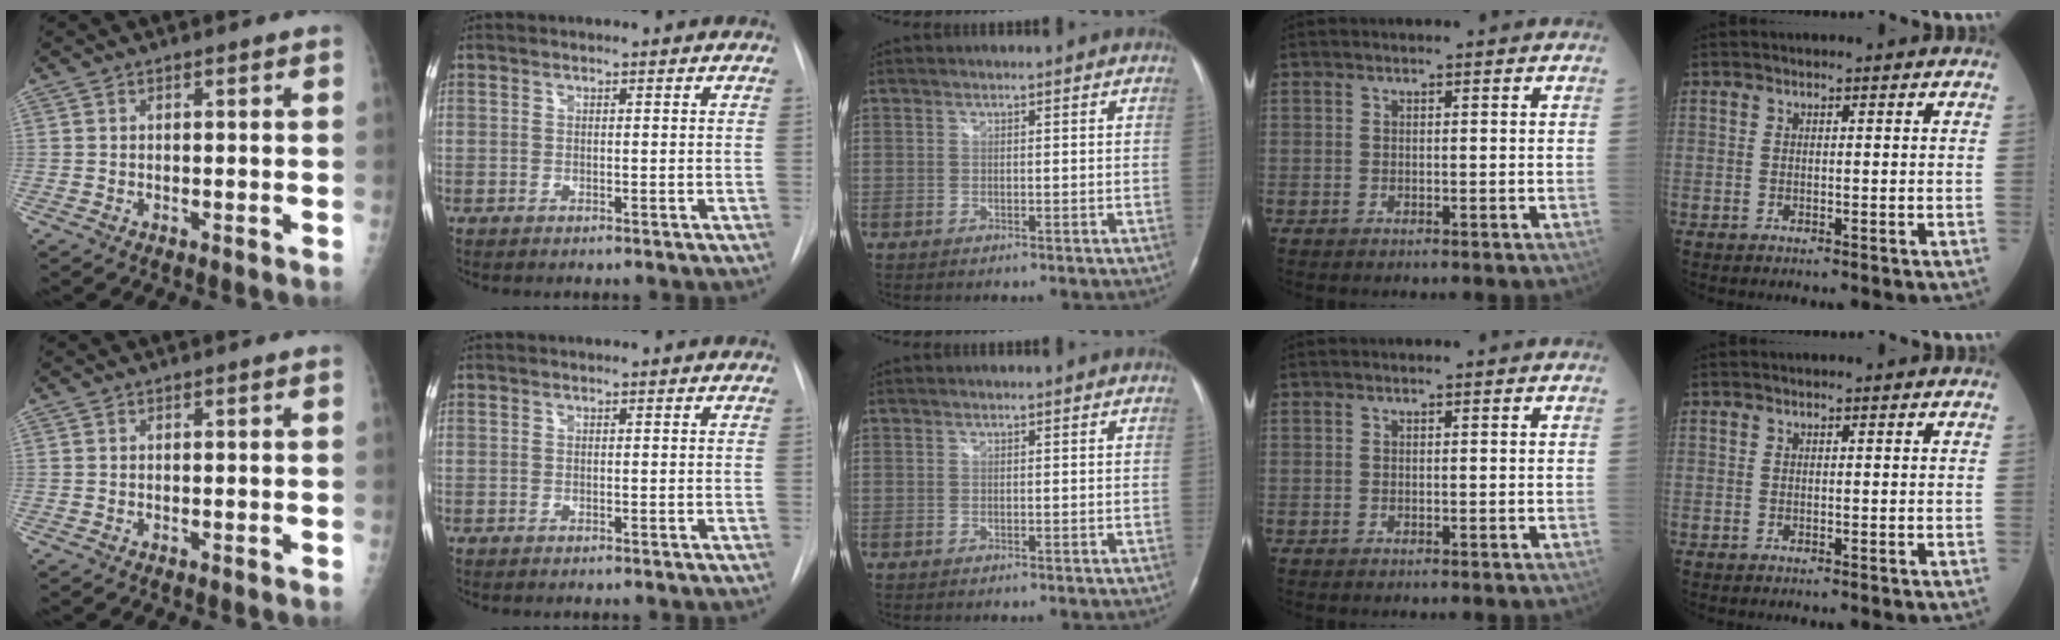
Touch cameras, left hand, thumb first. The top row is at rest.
{}